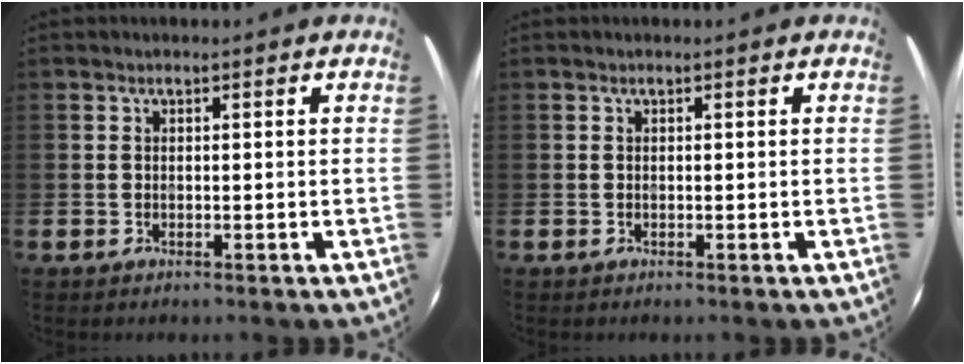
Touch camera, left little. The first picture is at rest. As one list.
[{"total": 0.0}]